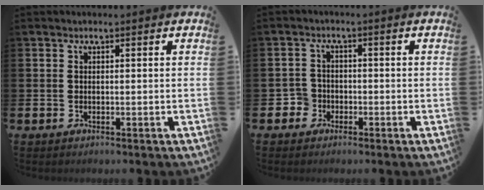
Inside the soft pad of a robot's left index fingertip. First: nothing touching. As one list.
[{"total": 2.9, "force": [-2.1, 2.0, -0.4], "torque": [-0.005, 0.006, -0.046]}]